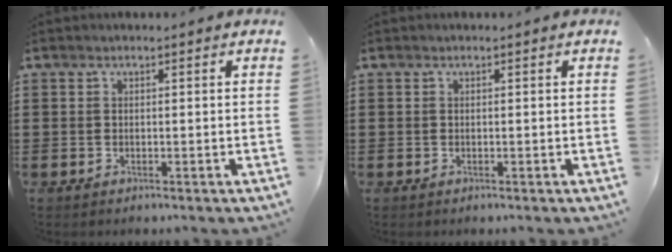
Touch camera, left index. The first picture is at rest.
{"total": 0.0}